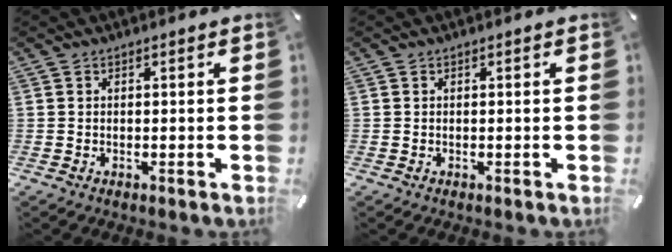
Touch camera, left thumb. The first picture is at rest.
{"total": 0.0}